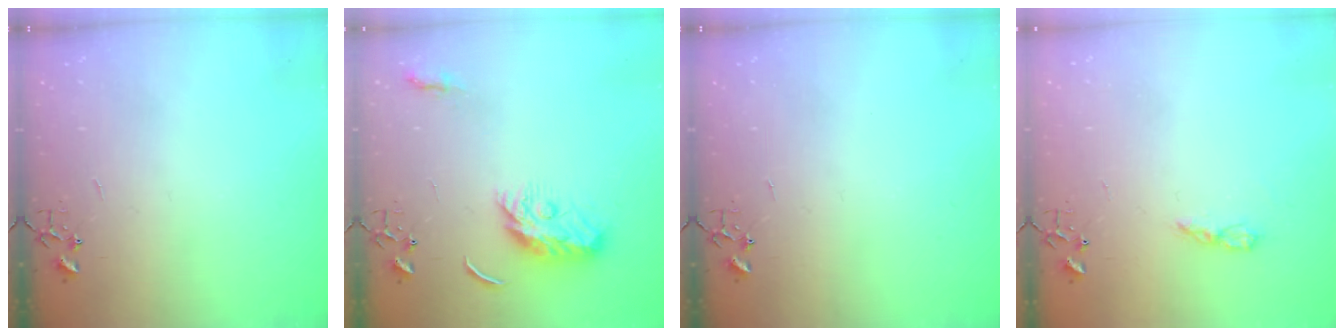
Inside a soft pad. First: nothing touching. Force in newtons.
{"total": 10.2, "press": 10.2, "slide": 0.1}
{"total": 0.0}
{"total": 5.0, "press": 5.0, "slide": 0.6}